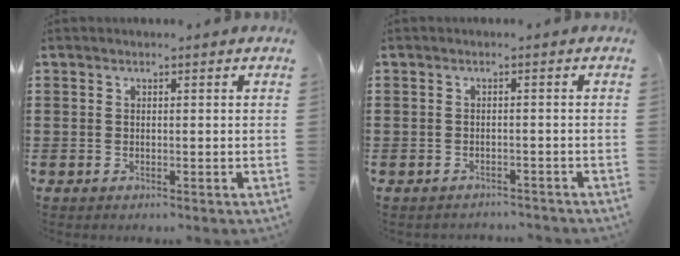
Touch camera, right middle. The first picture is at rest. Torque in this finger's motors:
{"motor_torque": [-0.27, -0.04, -0.13, -0.03]}